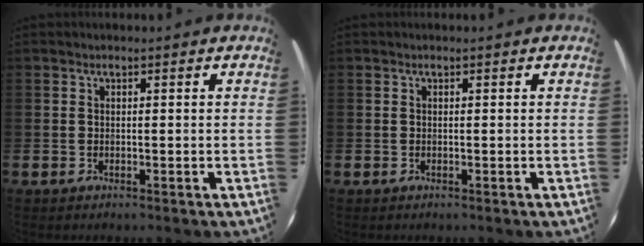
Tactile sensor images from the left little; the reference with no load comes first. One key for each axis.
{"total": 0.0}